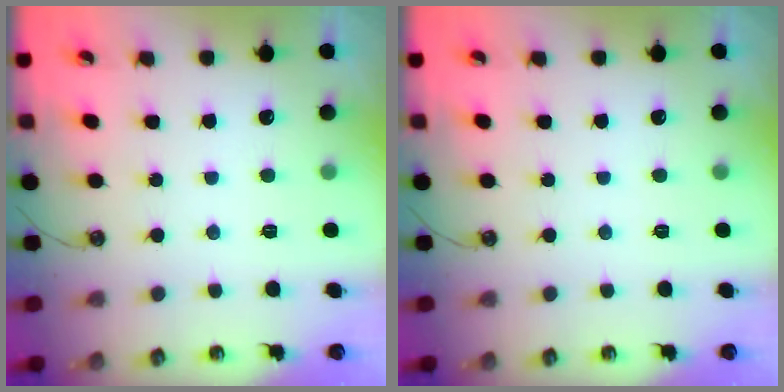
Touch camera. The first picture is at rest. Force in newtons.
{"total": 0.0}